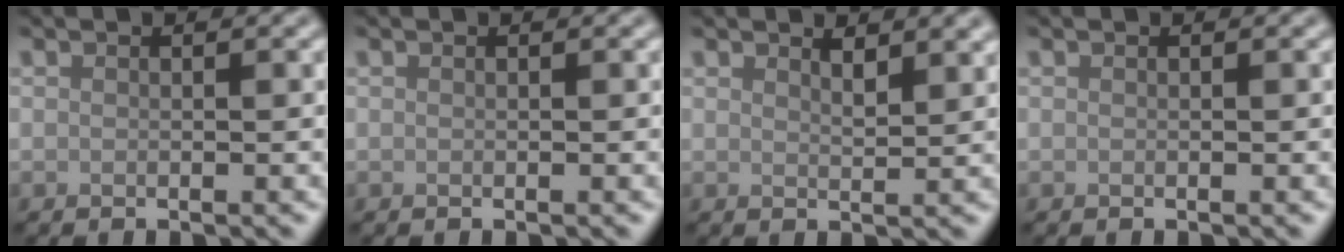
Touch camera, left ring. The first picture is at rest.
{"total": 0.0}
{"total": 1.7, "force": [1.3, 0.4, 0.9], "torque": [-0.013, -0.001, 0.024]}
{"total": 0.0}